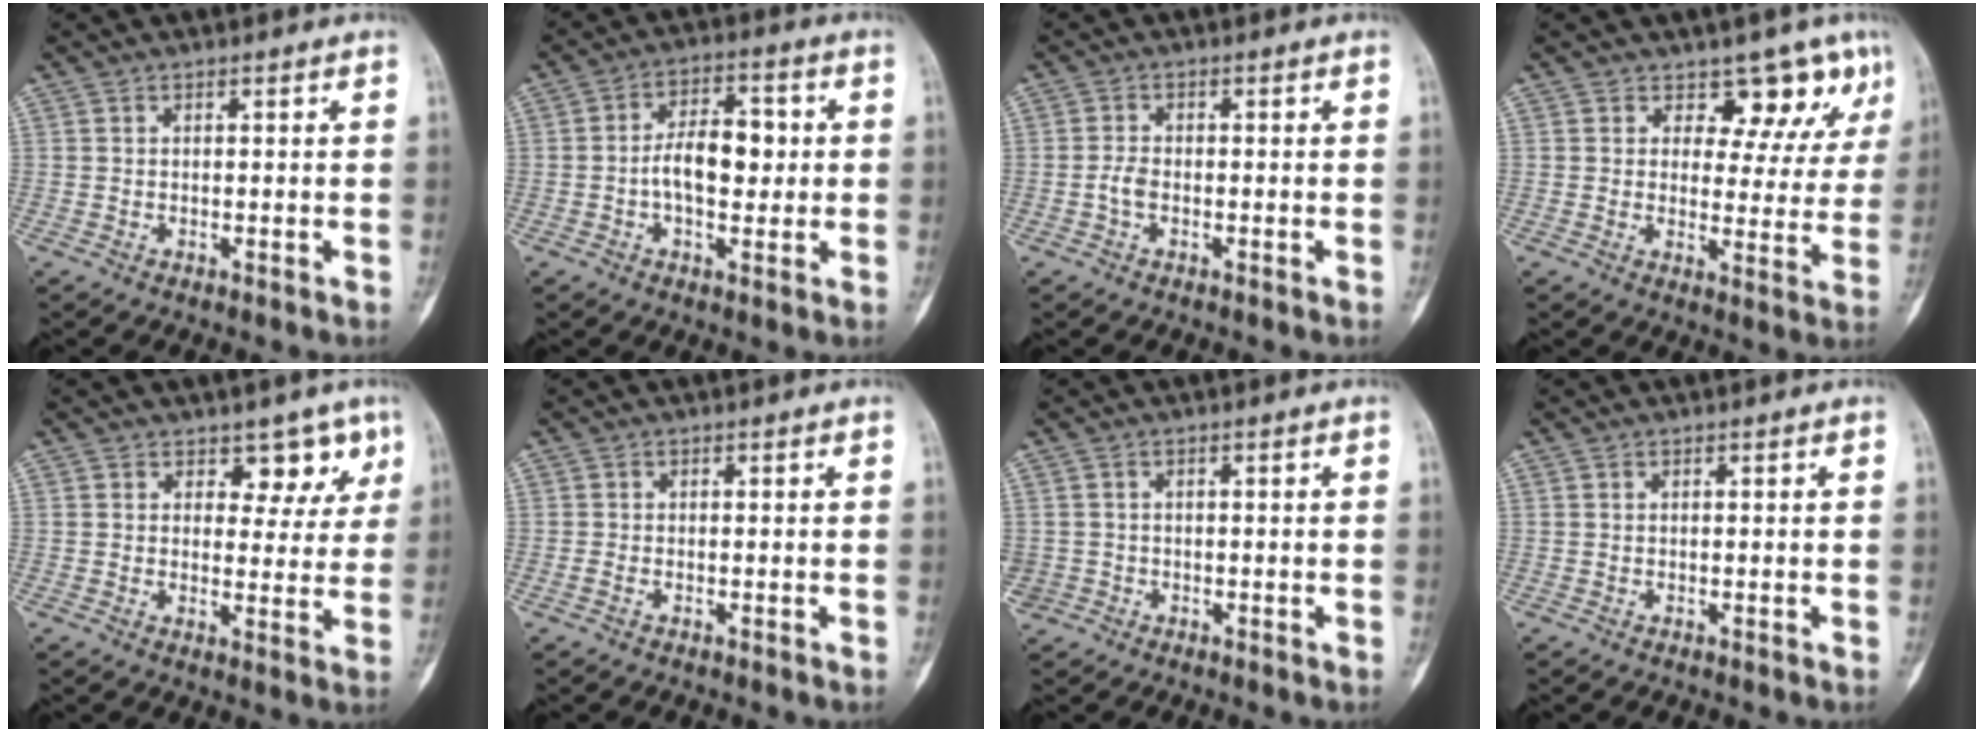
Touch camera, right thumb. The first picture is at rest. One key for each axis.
{"total": 9.2, "fx": -0.2, "fy": 5.1, "fz": 7.6, "tx": -0.106, "ty": 0.020, "tz": -0.009}
{"total": 2.1, "fx": -0.7, "fy": 1.2, "fz": 1.6, "tx": -0.034, "ty": 0.007, "tz": -0.018}
{"total": 8.8, "fx": 6.2, "fy": 5.3, "fz": 3.2, "tx": 0.003, "ty": -0.037, "tz": 0.065}
{"total": 5.8, "fx": 3.6, "fy": 3.9, "fz": 2.4, "tx": 0.015, "ty": -0.016, "tz": 0.044}
{"total": 0.8, "fx": -0.3, "fy": 0.5, "fz": 0.5, "tx": -0.017, "ty": -0.001, "tz": -0.007}
{"total": 2.7, "fx": -0.8, "fy": 2.5, "fz": 0.5, "tx": -0.006, "ty": 0.009, "tz": -0.015}
{"total": 0.0}